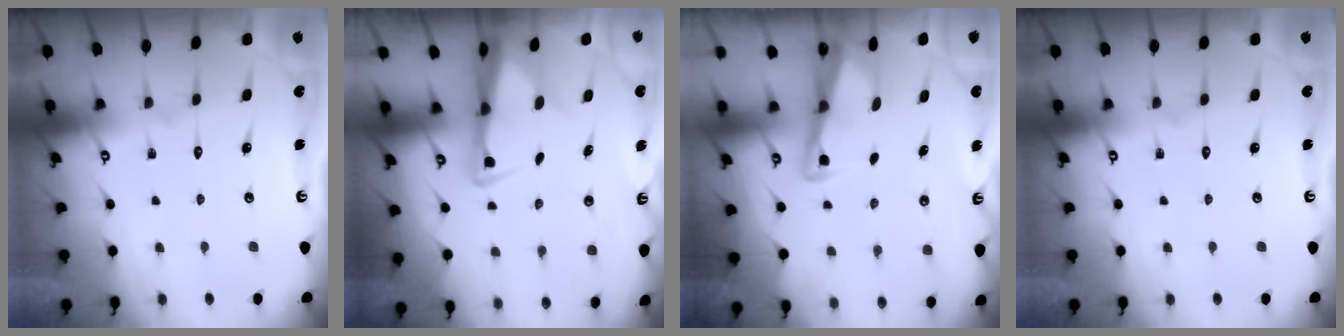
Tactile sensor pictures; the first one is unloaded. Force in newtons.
{"total": 3.3, "press": 3.2, "slide": 0.6}
{"total": 3.0, "press": 3.0, "slide": 0.4}
{"total": 0.0}